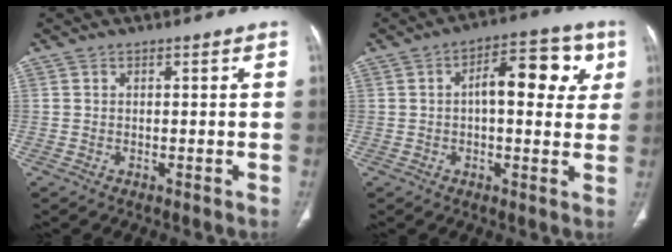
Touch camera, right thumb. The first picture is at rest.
{"total": 12.4, "force": [2.6, 5.9, 10.6], "torque": [-0.112, 0.020, 0.029]}